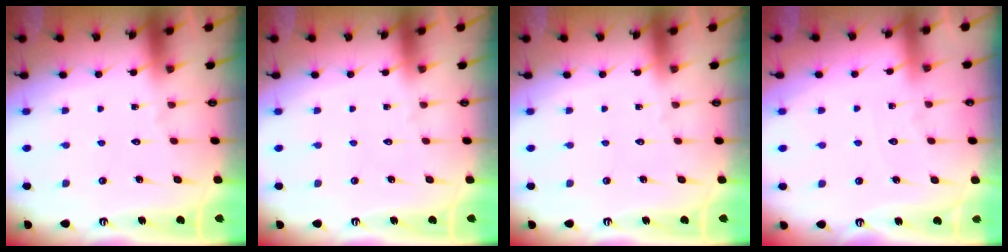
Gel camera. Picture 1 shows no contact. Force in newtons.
{"total": 0.0}
{"total": 0.0}
{"total": 2.7, "press": 2.7, "slide": 0.4}